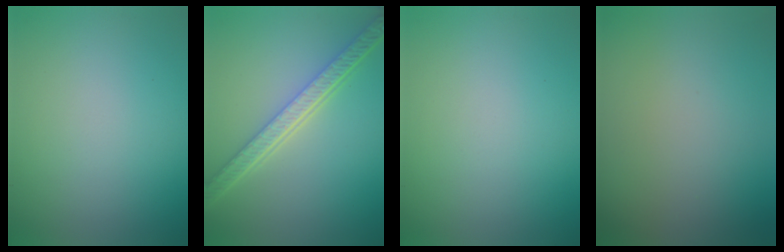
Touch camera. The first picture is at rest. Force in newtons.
{"total": 5.2, "press": 4.1, "slide": 3.3}
{"total": 0.0}
{"total": 0.0}